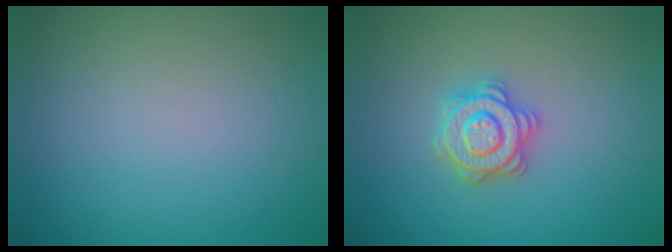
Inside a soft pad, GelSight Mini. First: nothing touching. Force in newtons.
{"total": 3.1, "press": 3.0, "slide": 0.5}